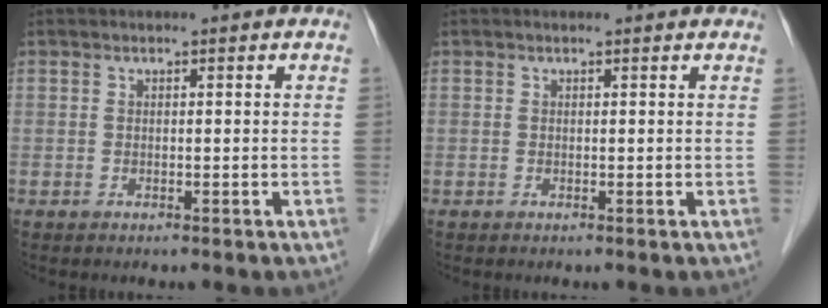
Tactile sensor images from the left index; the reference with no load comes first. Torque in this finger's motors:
{"motor_torque": [0.11, 0.01, -0.23, -0.02]}